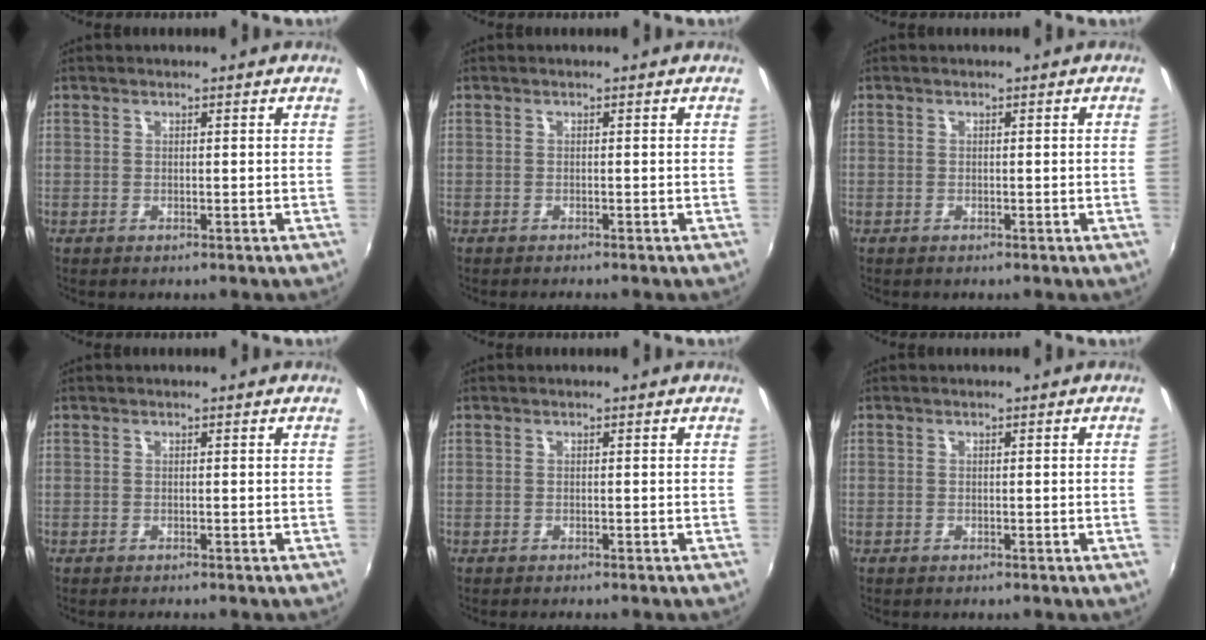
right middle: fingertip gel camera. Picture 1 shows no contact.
{"total": 0.8, "force": [-0.7, 0.0, 0.2], "torque": [-0.003, -0.006, -0.013]}
{"total": 0.0}
{"total": 0.6, "force": [-0.6, 0.0, 0.1], "torque": [-0.001, -0.004, -0.011]}
{"total": 0.8, "force": [-0.8, 0.1, 0.3], "torque": [-0.005, -0.006, -0.014]}
{"total": 0.9, "force": [-0.1, -0.6, 0.7], "torque": [-0.004, -0.005, -0.001]}